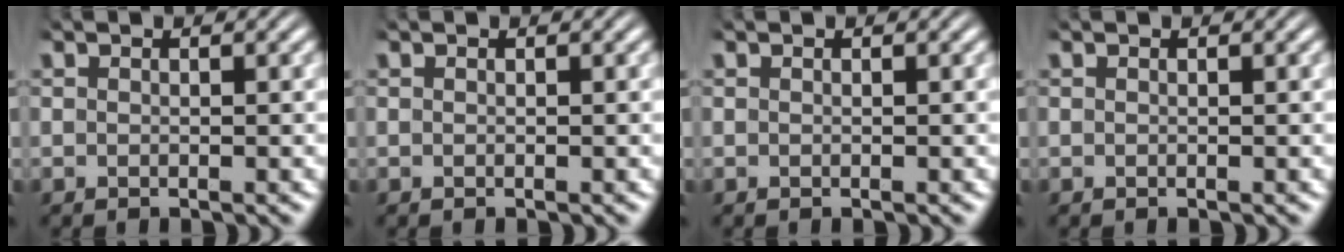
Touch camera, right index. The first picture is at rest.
{"total": 0.0}
{"total": 0.0}
{"total": 0.0}